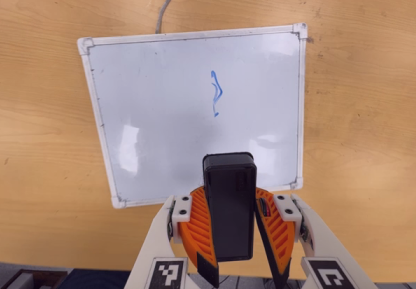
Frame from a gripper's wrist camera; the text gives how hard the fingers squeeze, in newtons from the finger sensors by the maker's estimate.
{"total": 9.7, "left": 10.0, "right": 9.5}